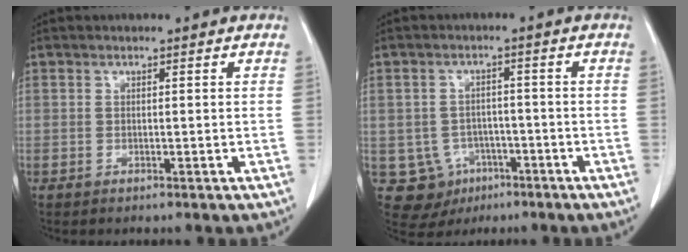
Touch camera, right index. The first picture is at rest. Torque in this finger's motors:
{"motor_torque": [-0.33, -0.04, -0.95, -0.21]}